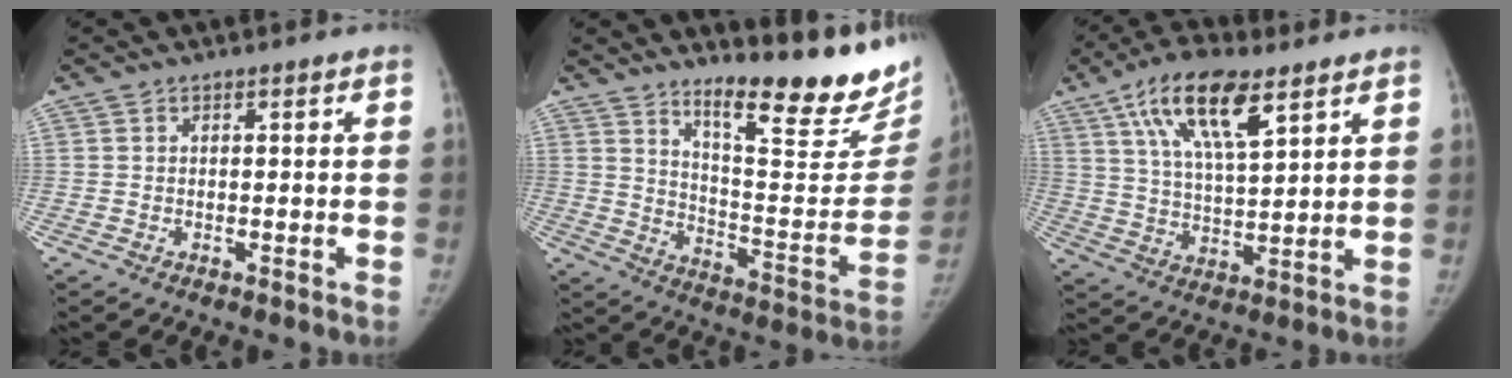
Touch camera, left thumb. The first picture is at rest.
{"total": 21.9, "force": [17.4, 4.4, 12.5], "torque": [-0.140, -0.150, 0.248]}
{"total": 14.9, "force": [8.0, 5.3, 11.4], "torque": [-0.190, -0.022, 0.146]}